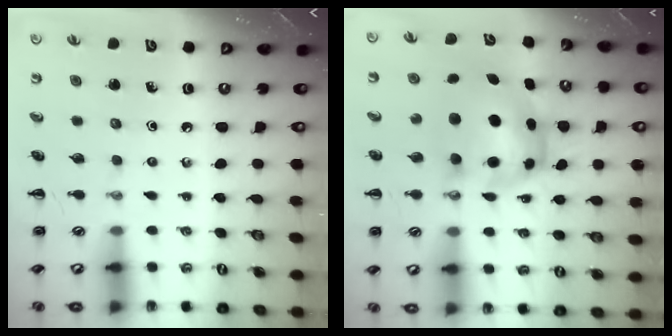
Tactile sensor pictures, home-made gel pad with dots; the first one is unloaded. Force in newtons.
{"total": 7.1, "press": 6.9, "slide": 1.5}